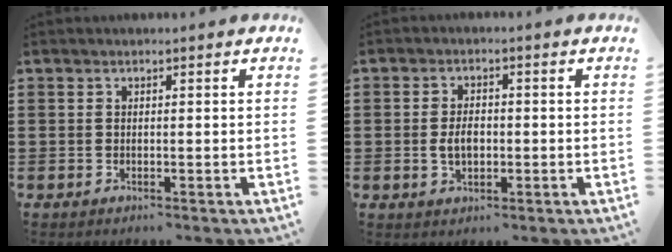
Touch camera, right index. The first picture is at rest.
{"total": 3.3, "force": [-0.3, 2.0, 2.6], "torque": [-0.043, 0.002, -0.009]}